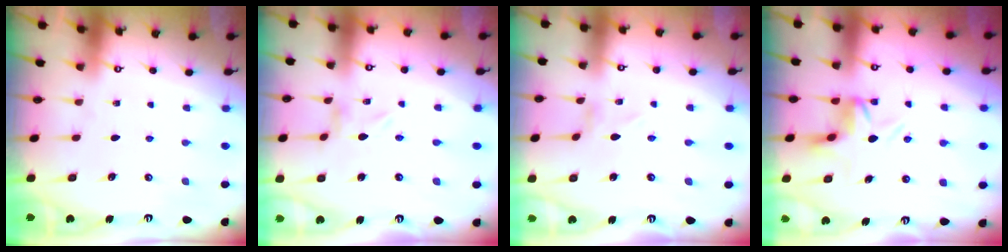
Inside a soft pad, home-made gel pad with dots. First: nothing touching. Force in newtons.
{"total": 0.0}
{"total": 1.2, "press": 1.2, "slide": 0.1}
{"total": 5.1, "press": 5.1, "slide": 0.6}